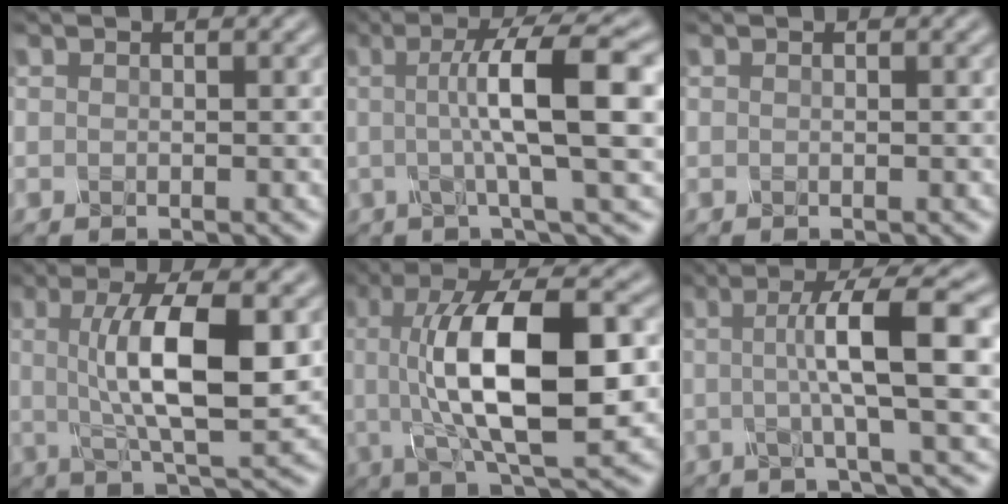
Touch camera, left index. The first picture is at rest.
{"total": 9.9, "force": [0.9, 1.8, 9.7], "torque": [-0.122, 0.011, 0.012]}
{"total": 0.0}
{"total": 8.6, "force": [0.9, 2.4, 8.2], "torque": [-0.131, -0.003, 0.017]}
{"total": 12.3, "force": [0.4, 4.3, 11.6], "torque": [-0.189, 0.006, 0.006]}
{"total": 8.8, "force": [0.8, 1.5, 8.6], "torque": [-0.117, 0.012, 0.010]}